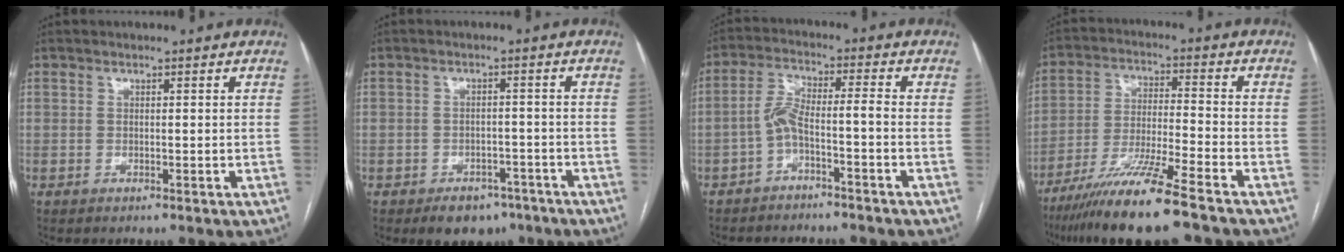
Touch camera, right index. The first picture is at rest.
{"total": 6.1, "force": [-4.1, 3.9, 2.1], "torque": [-0.021, 0.008, -0.052]}
{"total": 5.0, "force": [-2.6, 0.3, 4.2], "torque": [-0.086, 0.029, -0.048]}
{"total": 13.3, "force": [-9.8, -0.2, 9.1], "torque": [-0.171, -0.036, -0.174]}